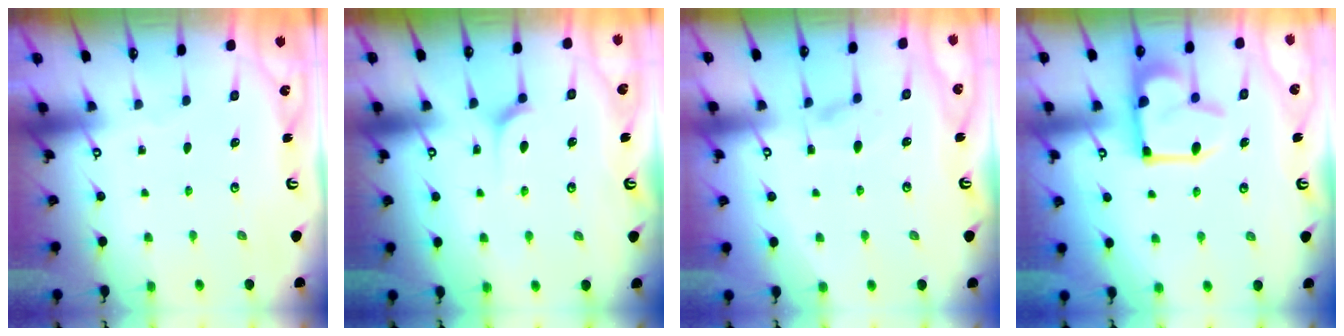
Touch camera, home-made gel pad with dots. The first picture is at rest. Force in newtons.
{"total": 4.9, "press": 4.9, "slide": 0.7}
{"total": 2.2, "press": 1.9, "slide": 1.2}
{"total": 15.1, "press": 15.0, "slide": 1.3}